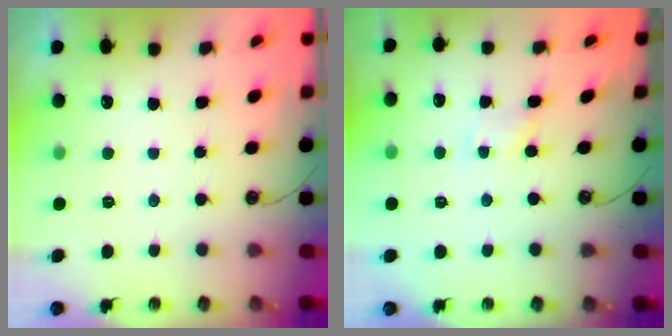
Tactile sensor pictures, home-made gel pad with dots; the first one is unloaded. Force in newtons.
{"total": 1.1, "press": 1.1, "slide": 0.2}